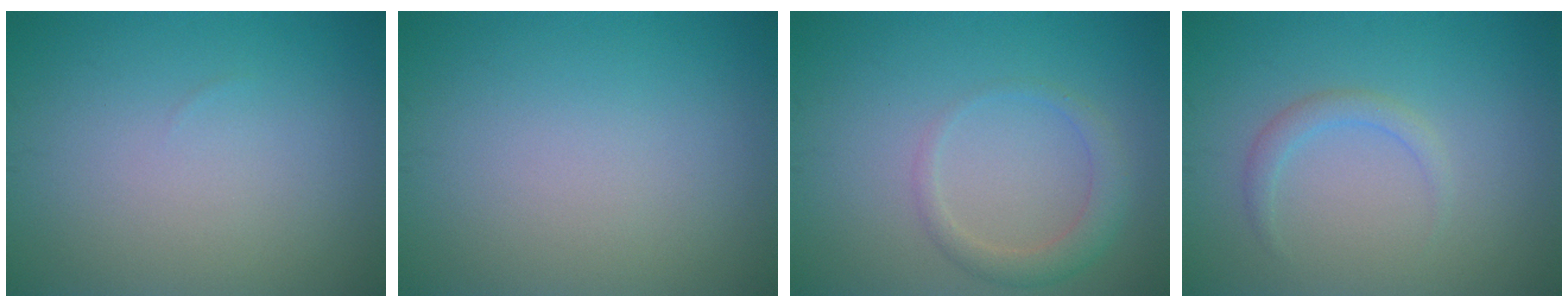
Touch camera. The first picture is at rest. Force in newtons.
{"total": 0.0}
{"total": 2.2, "press": 2.2, "slide": 0.3}
{"total": 1.5, "press": 1.5, "slide": 0.1}